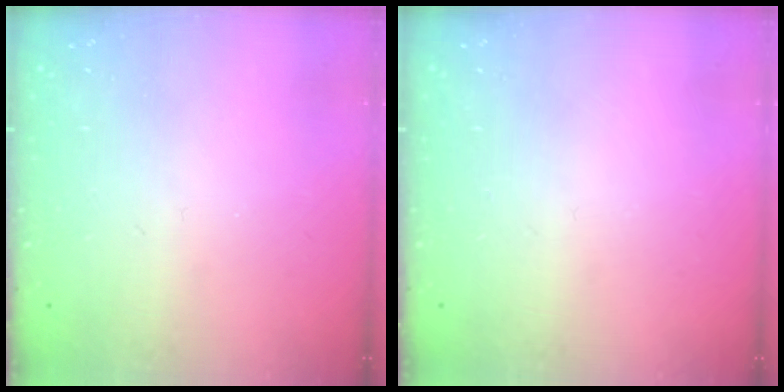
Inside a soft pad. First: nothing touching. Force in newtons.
{"total": 0.0}